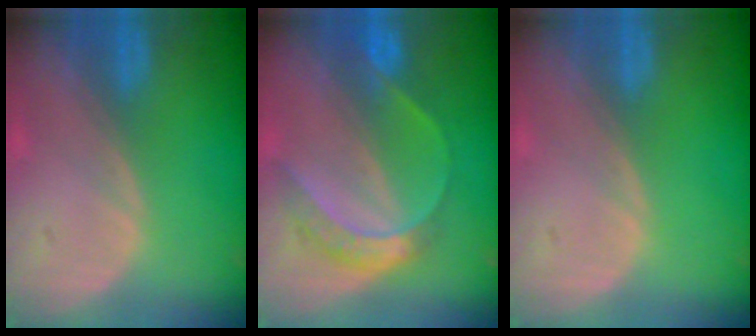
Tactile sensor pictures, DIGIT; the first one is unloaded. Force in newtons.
{"total": 6.9, "press": 5.7, "slide": 3.9}
{"total": 0.0}